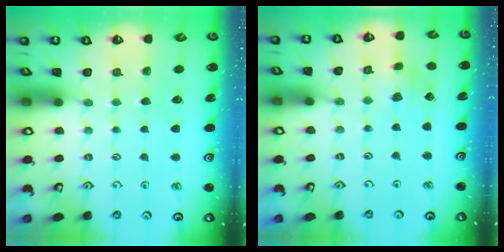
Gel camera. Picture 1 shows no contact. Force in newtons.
{"total": 2.7, "press": 2.7, "slide": 0.3}